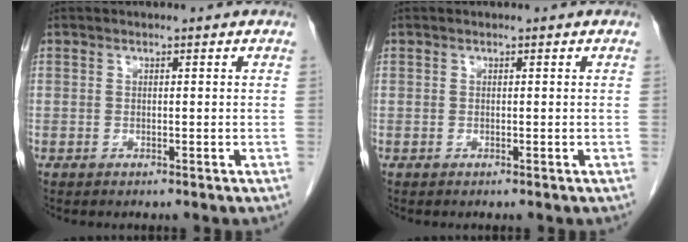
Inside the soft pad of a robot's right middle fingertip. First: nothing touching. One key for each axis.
{"total": 0.0}